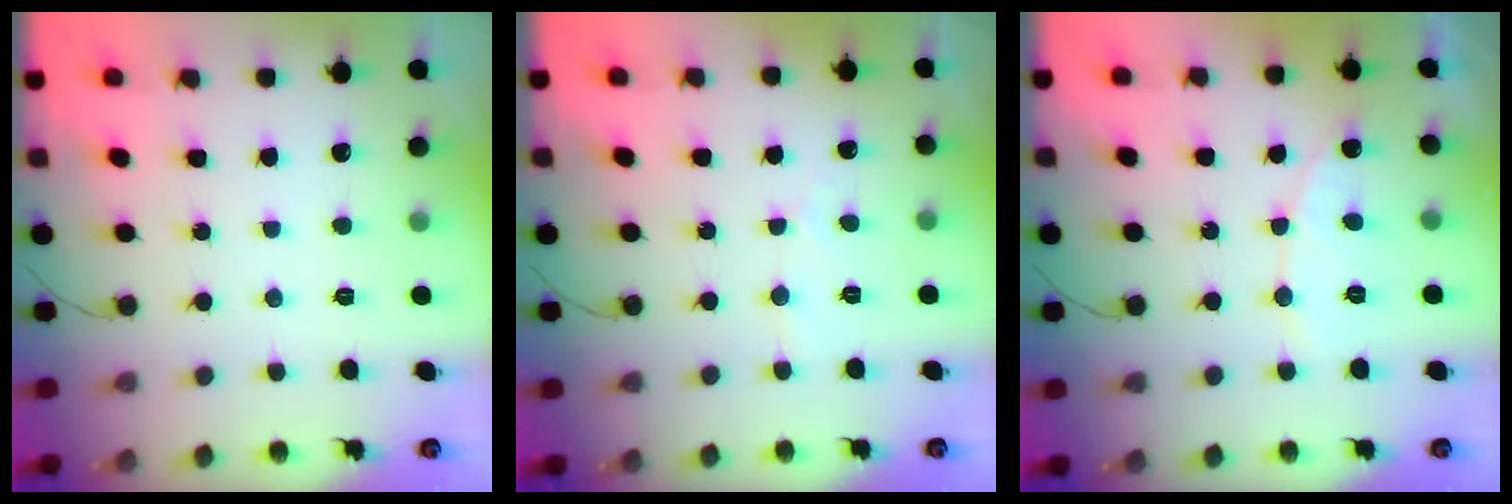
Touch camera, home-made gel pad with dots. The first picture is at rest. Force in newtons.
{"total": 2.8, "press": 2.8, "slide": 0.2}
{"total": 6.9, "press": 6.9, "slide": 0.6}